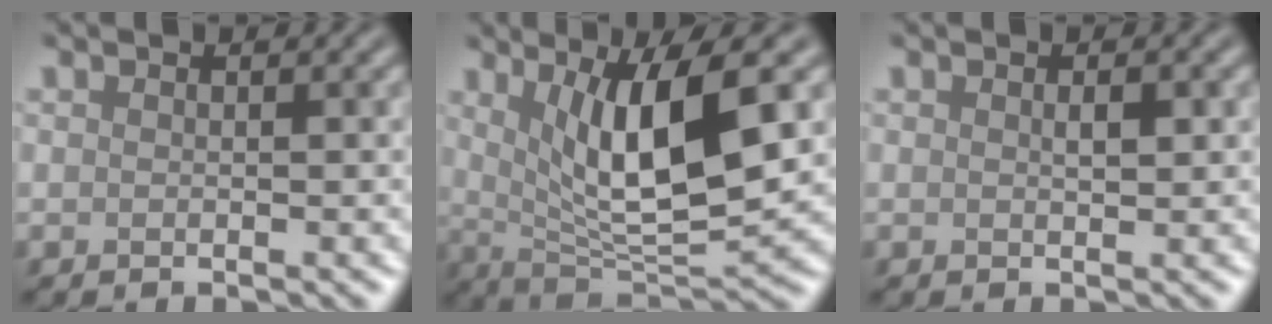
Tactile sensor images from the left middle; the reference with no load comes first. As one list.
[{"total": 8.8, "force": [2.2, 2.4, 8.2], "torque": [-0.133, -0.016, 0.045]}, {"total": 1.1, "force": [0.3, 0.3, 0.9], "torque": [-0.016, 0.000, 0.006]}]